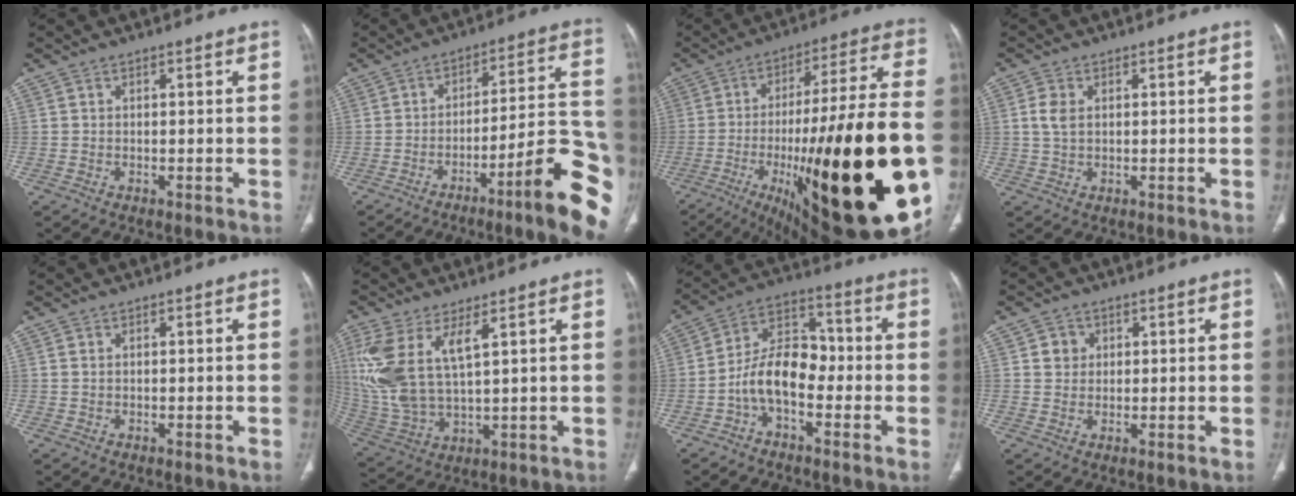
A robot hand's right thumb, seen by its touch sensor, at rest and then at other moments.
{"total": 18.8, "force": [-8.9, 2.8, 16.3], "torque": [-0.174, 0.066, -0.122]}
{"total": 41.1, "force": [-10.3, 10.3, 38.4], "torque": [-0.521, 0.026, -0.147]}
{"total": 3.7, "force": [0.8, 2.4, 2.7], "torque": [-0.060, 0.005, 0.017]}
{"total": 0.7, "force": [0.2, 0.4, 0.5], "torque": [-0.014, 0.004, 0.006]}
{"total": 14.4, "force": [5.5, 6.0, 12.0], "torque": [-0.281, -0.017, 0.125]}
{"total": 10.6, "force": [-3.0, 6.2, 8.0], "torque": [-0.128, 0.042, -0.065]}
{"total": 3.2, "force": [1.0, 2.9, 0.9], "torque": [0.002, -0.002, 0.014]}